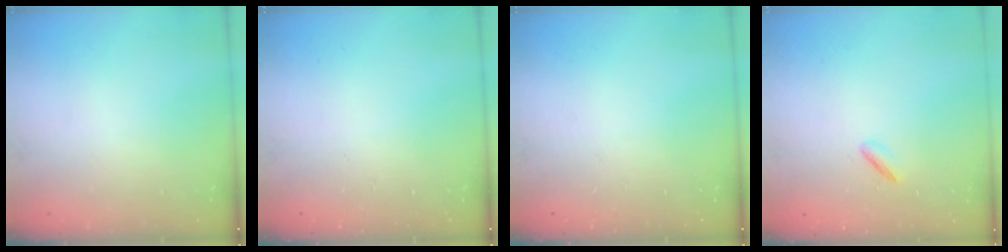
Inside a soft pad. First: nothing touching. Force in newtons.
{"total": 0.0}
{"total": 0.0}
{"total": 2.0, "press": 1.9, "slide": 0.7}